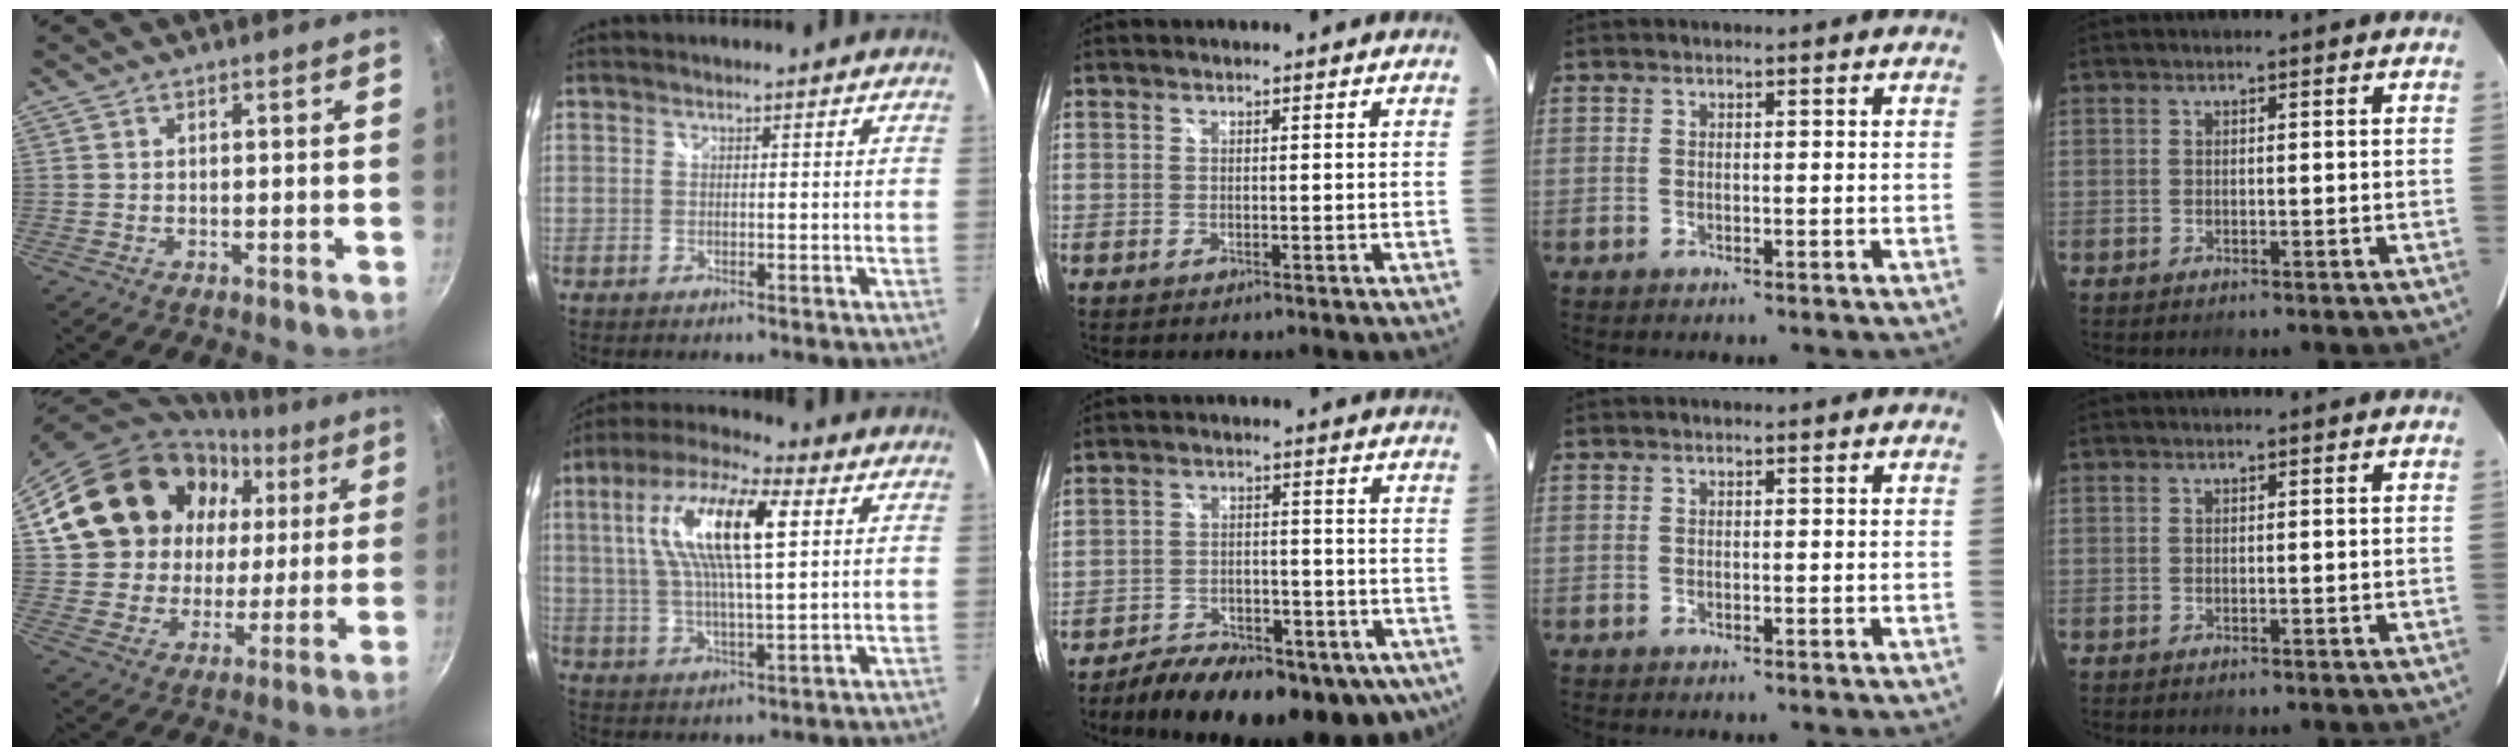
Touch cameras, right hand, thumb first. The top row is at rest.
{"thumb": {"total": 22.6, "force": [8.0, 18.2, 10.6], "torque": [-0.180, 0.022, 0.151]}, "index": {"total": 15.5, "force": [4.6, 4.5, 14.1], "torque": [-0.265, 0.020, 0.078]}, "middle": {"total": 20.5, "force": [-13.7, 9.1, 12.2], "torque": [-0.214, -0.026, -0.181]}}